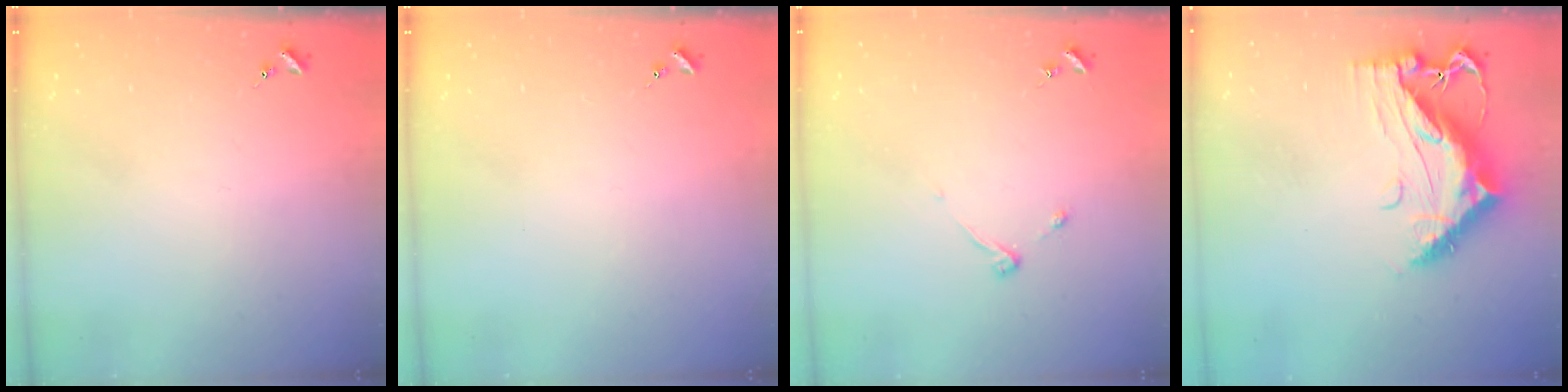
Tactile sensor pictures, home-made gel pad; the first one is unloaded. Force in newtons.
{"total": 0.0}
{"total": 3.7, "press": 3.6, "slide": 0.6}
{"total": 13.7, "press": 13.6, "slide": 1.3}